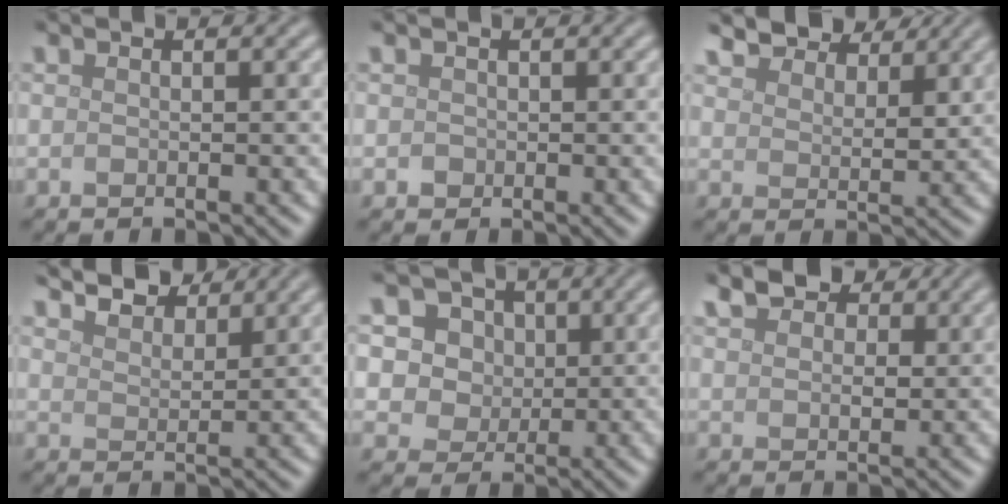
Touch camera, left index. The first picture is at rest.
{"total": 0.7, "force": [0.1, 0.6, 0.1], "torque": [0.001, -0.003, -0.001]}
{"total": 7.2, "force": [6.0, 2.8, 2.7], "torque": [-0.052, -0.004, 0.098]}
{"total": 5.8, "force": [5.1, 1.7, 2.0], "torque": [-0.044, 0.002, 0.081]}
{"total": 8.6, "force": [3.9, 6.4, 4.1], "torque": [-0.072, 0.017, 0.036]}
{"total": 4.2, "force": [2.8, 2.4, 2.0], "torque": [-0.041, 0.005, 0.042]}